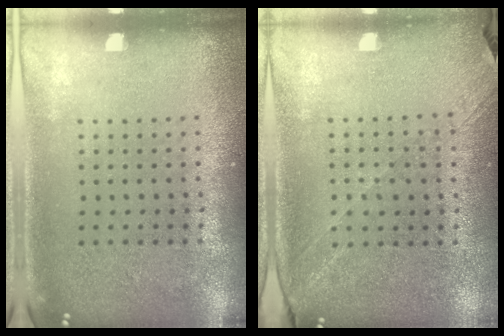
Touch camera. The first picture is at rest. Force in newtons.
{"total": 1.2, "press": 1.1, "slide": 0.6}